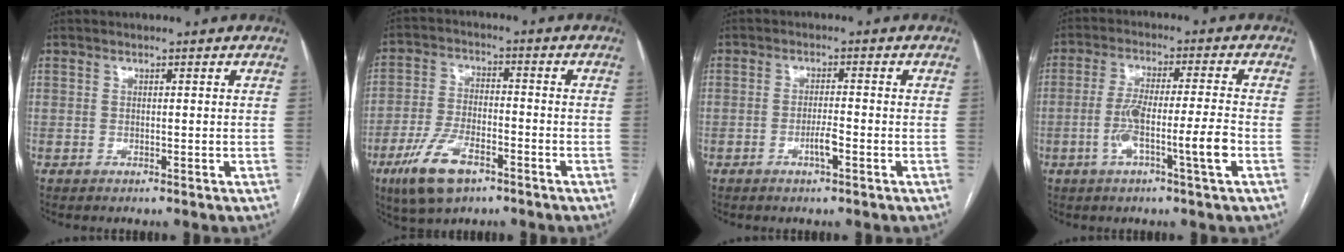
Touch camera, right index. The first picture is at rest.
{"total": 10.2, "force": [-5.8, 4.5, 7.1], "torque": [-0.150, -0.003, -0.103]}
{"total": 2.7, "force": [-1.2, 0.3, 2.4], "torque": [-0.045, 0.000, -0.022]}
{"total": 8.9, "force": [-2.9, -0.2, 8.5], "torque": [-0.158, 0.004, -0.052]}